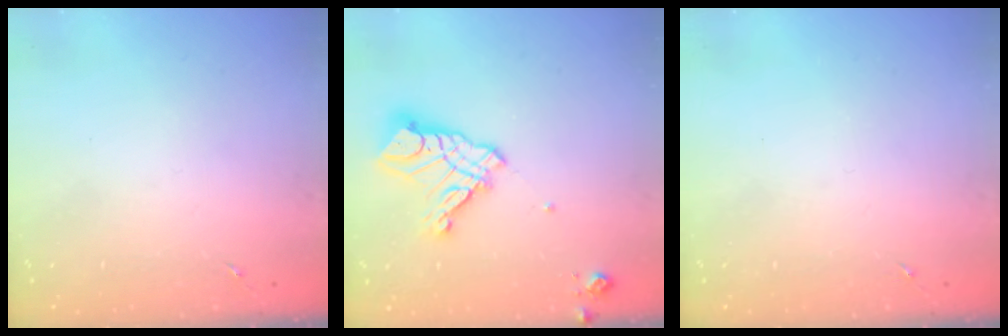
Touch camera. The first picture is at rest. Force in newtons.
{"total": 14.4, "press": 14.3, "slide": 1.5}
{"total": 0.0}